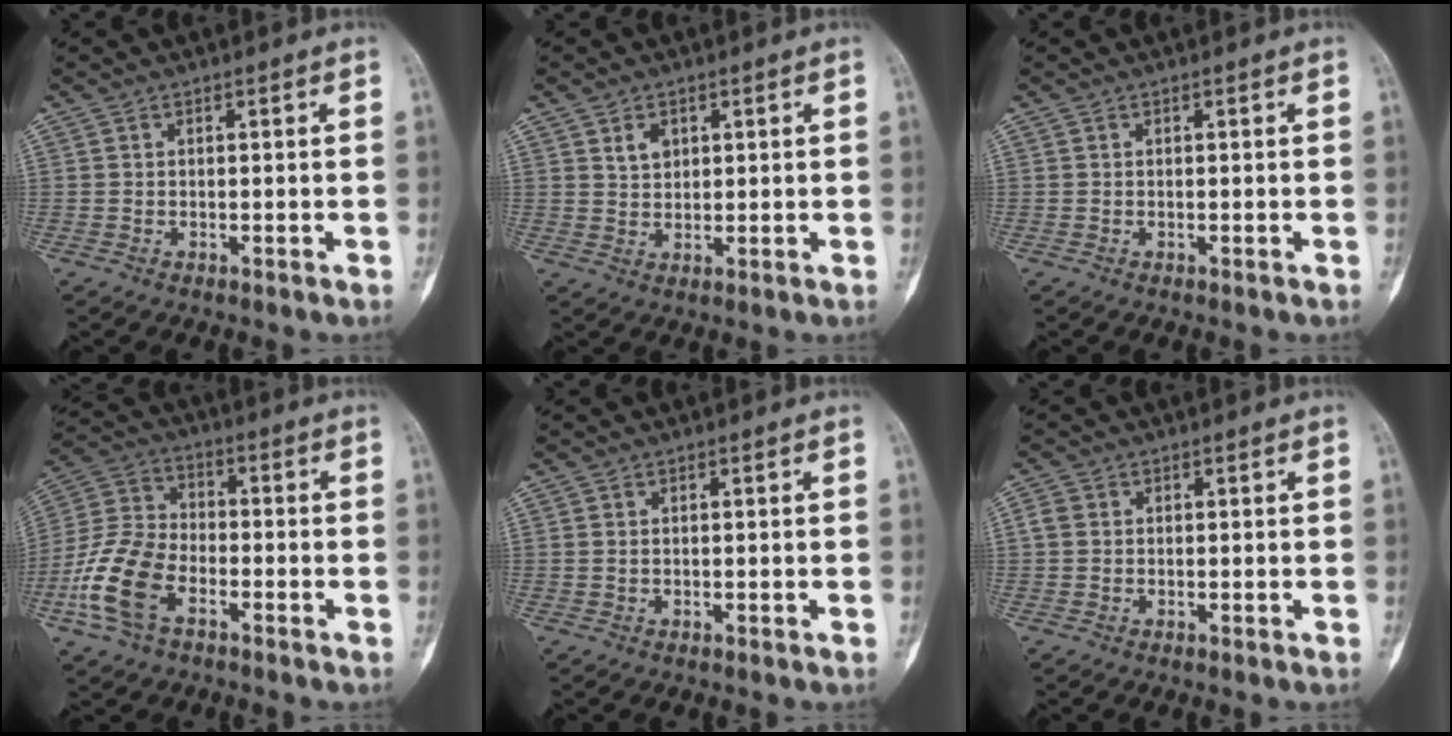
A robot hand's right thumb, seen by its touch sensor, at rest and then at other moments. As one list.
[{"total": 3.2, "force": [1.5, 2.3, 1.6], "torque": [-0.015, -0.011, 0.031]}, {"total": 0.0}, {"total": 13.3, "force": [-5.5, 7.9, 9.2], "torque": [-0.198, 0.024, -0.111]}, {"total": 0.5, "force": [0.2, 0.4, 0.4], "torque": [-0.009, 0.004, 0.004]}, {"total": 1.8, "force": [0.2, 1.6, 1.0], "torque": [-0.023, 0.004, 0.001]}]